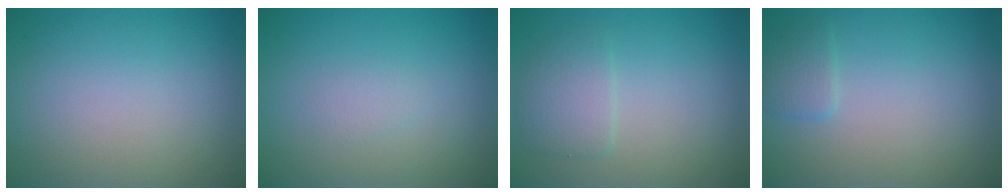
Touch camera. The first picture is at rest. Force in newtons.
{"total": 0.8, "press": 0.8, "slide": 0.0}
{"total": 2.3, "press": 2.3, "slide": 0.3}
{"total": 1.4, "press": 1.4, "slide": 0.1}